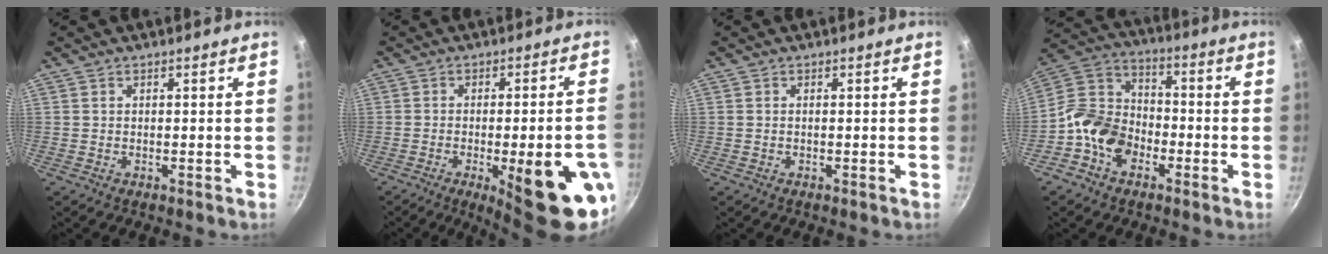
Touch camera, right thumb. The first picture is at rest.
{"total": 17.6, "force": [-6.2, 4.4, 15.9], "torque": [-0.190, 0.017, -0.074]}
{"total": 0.0}
{"total": 12.1, "force": [-5.0, 8.8, 6.5], "torque": [-0.092, 0.050, -0.115]}